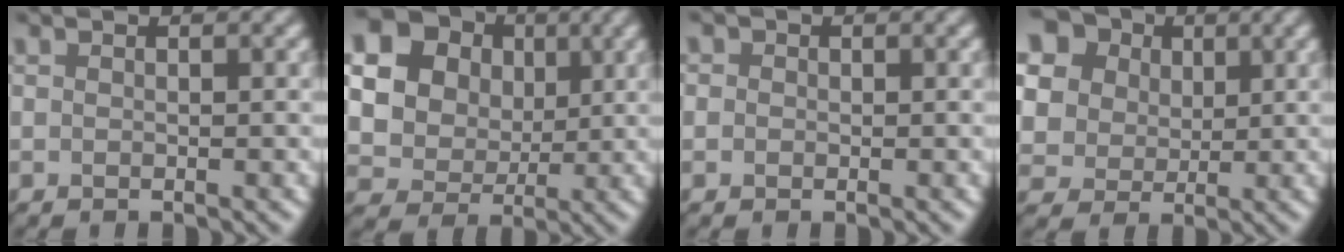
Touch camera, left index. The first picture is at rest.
{"total": 25.5, "force": [9.0, 21.9, 9.5], "torque": [-0.262, 0.039, 0.129]}
{"total": 1.2, "force": [0.4, 1.1, 0.4], "torque": [0.000, 0.004, -0.009]}
{"total": 11.7, "force": [5.1, 9.5, 4.5], "torque": [-0.131, 0.013, 0.091]}